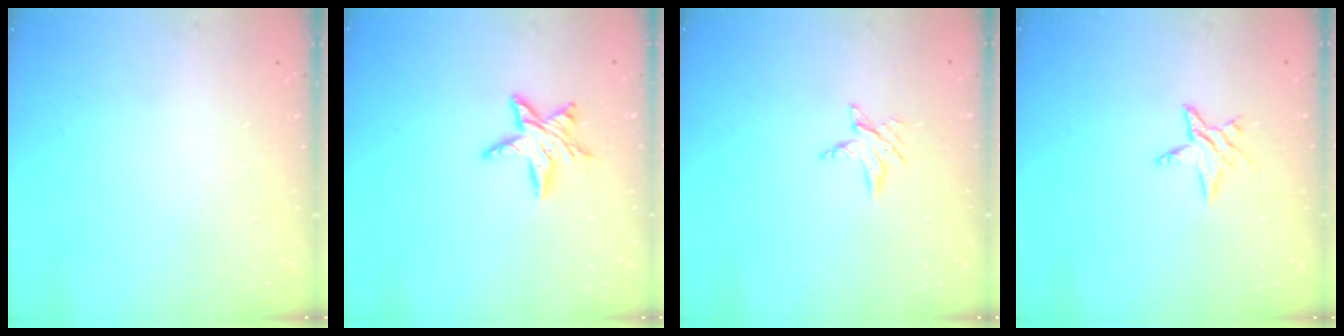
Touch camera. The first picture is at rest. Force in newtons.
{"total": 9.1, "press": 9.1, "slide": 0.5}
{"total": 3.4, "press": 3.4, "slide": 0.4}
{"total": 5.0, "press": 4.9, "slide": 0.5}